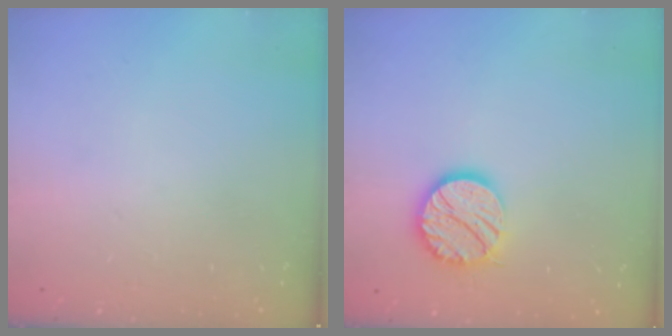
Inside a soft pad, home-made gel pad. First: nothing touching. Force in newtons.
{"total": 12.5, "press": 12.5, "slide": 0.6}